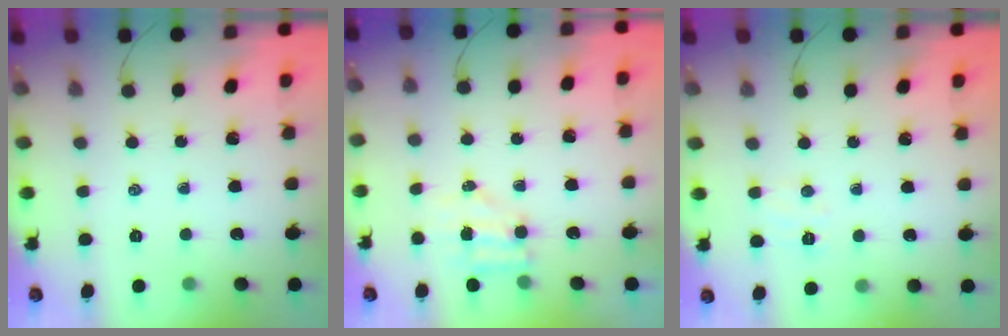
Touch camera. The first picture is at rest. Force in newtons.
{"total": 4.5, "press": 4.5, "slide": 0.8}
{"total": 4.9, "press": 4.7, "slide": 1.2}